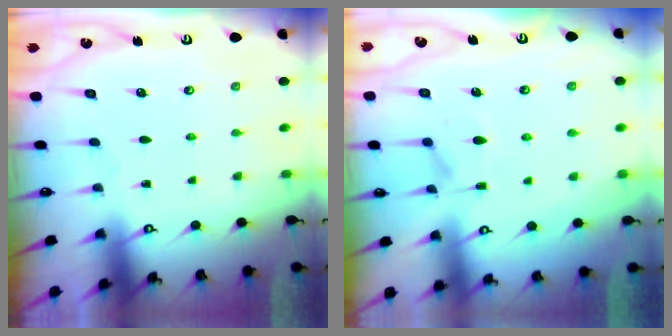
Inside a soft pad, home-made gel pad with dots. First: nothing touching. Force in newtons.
{"total": 1.7, "press": 1.1, "slide": 1.3}